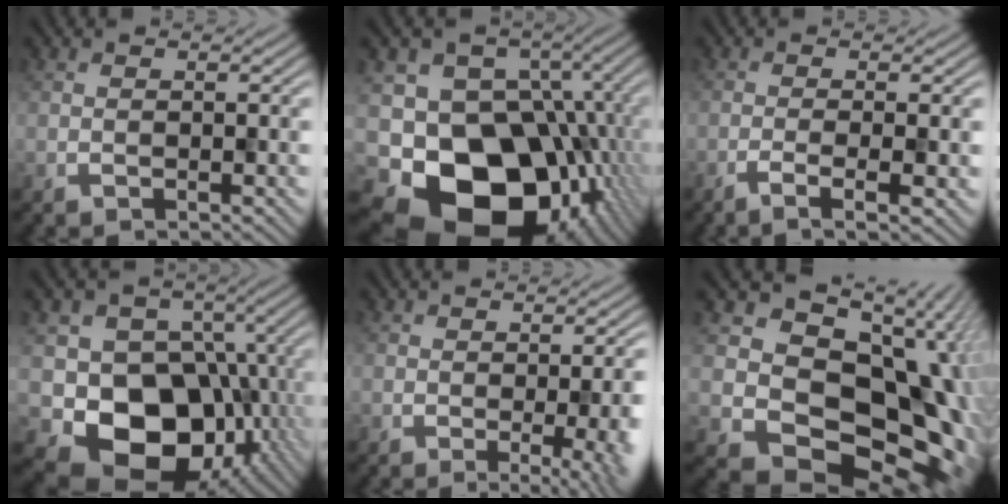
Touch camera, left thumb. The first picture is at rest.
{"total": 17.1, "force": [-6.6, 13.3, 8.6], "torque": [-0.134, -0.030, -0.085]}
{"total": 4.0, "force": [-2.1, 0.8, 3.2], "torque": [-0.043, 0.006, -0.036]}
{"total": 12.9, "force": [-3.7, 10.7, 6.1], "torque": [-0.097, -0.039, -0.058]}
{"total": 9.3, "force": [-1.9, 3.8, 8.2], "torque": [-0.054, 0.005, -0.009]}
{"total": 16.0, "force": [-0.1, 12.6, 9.9], "torque": [-0.111, -0.044, 0.046]}